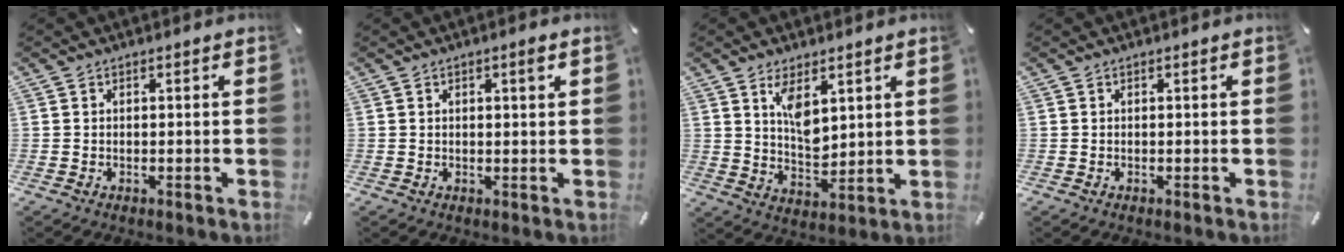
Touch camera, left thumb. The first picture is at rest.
{"total": 2.0, "force": [0.8, 0.5, 1.8], "torque": [-0.029, 0.000, 0.011]}
{"total": 8.0, "force": [4.4, 4.2, 5.1], "torque": [-0.083, -0.023, 0.075]}
{"total": 0.0}